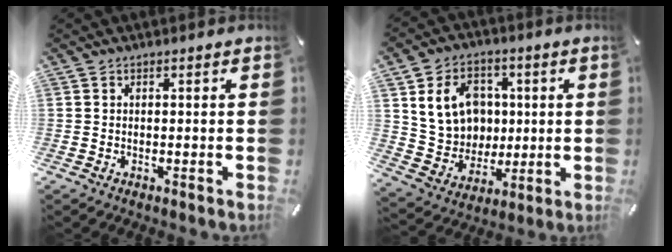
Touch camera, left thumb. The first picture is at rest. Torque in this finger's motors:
{"motor_torque": [1.97, 3.04, 1.06, 0.51, 0.13]}